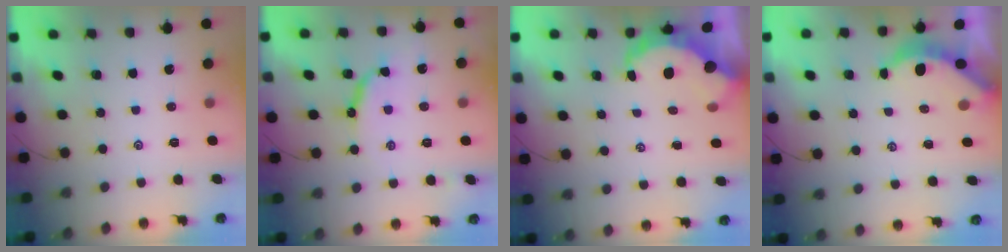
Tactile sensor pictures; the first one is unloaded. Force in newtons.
{"total": 10.5, "press": 10.4, "slide": 0.9}
{"total": 7.9, "press": 7.8, "slide": 1.0}
{"total": 3.8, "press": 3.8, "slide": 0.4}